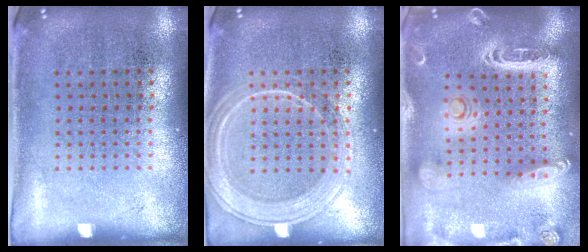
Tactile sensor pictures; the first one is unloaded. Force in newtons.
{"total": 3.0, "press": 2.9, "slide": 0.5}
{"total": 2.8, "press": 2.5, "slide": 1.4}